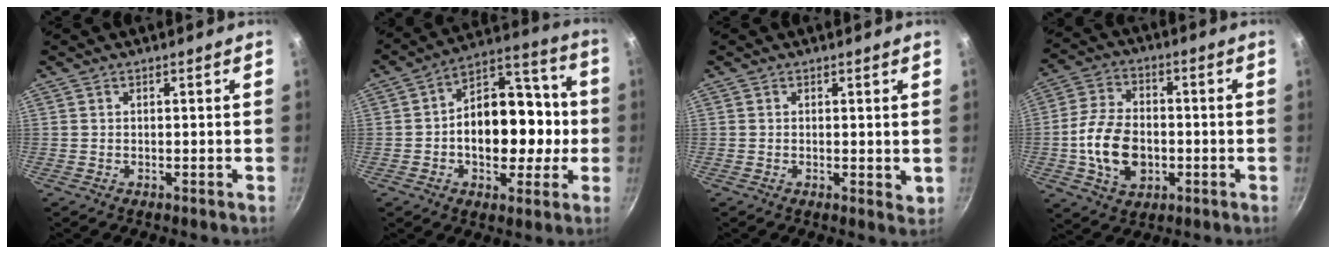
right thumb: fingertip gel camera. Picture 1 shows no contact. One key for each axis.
{"total": 18.4, "fx": -1.6, "fy": 12.4, "fz": 13.4, "tx": -0.151, "ty": 0.047, "tz": -0.032}
{"total": 1.9, "fx": 0.3, "fy": 1.0, "fz": 1.6, "tx": -0.021, "ty": -0.004, "tz": 0.003}
{"total": 12.8, "fx": -2.3, "fy": 8.8, "fz": 9.0, "tx": -0.149, "ty": 0.021, "tz": -0.043}